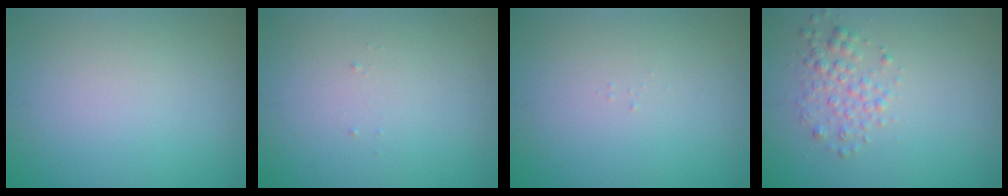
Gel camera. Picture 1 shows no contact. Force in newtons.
{"total": 0.0}
{"total": 0.0}
{"total": 2.0, "press": 2.0, "slide": 0.1}